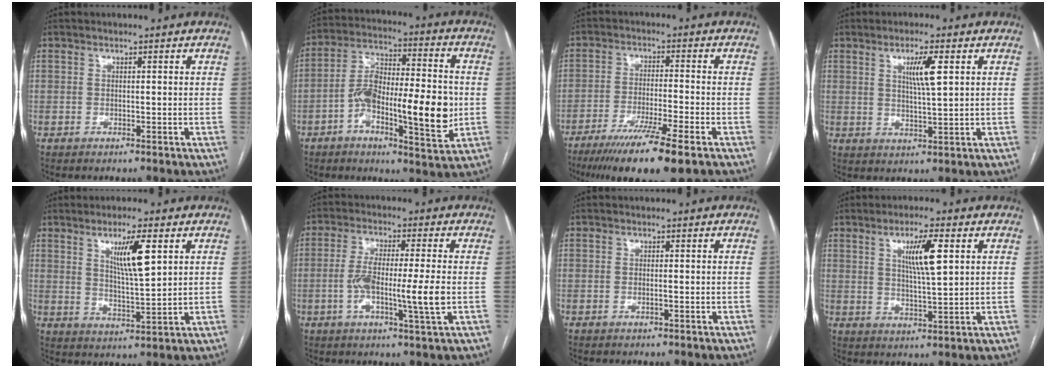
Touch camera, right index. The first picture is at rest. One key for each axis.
{"total": 16.2, "fx": -3.3, "fy": 4.3, "fz": 15.3, "tx": -0.260, "ty": 0.016, "tz": -0.055}
{"total": 12.1, "fx": -8.2, "fy": -0.5, "fz": 8.9, "tx": -0.145, "ty": -0.034, "tz": -0.133}
{"total": 5.3, "fx": 1.9, "fy": 0.3, "fz": 4.9, "tx": -0.086, "ty": -0.002, "tz": 0.032}
{"total": 7.7, "fx": 3.2, "fy": 0.6, "fz": 6.9, "tx": -0.123, "ty": -0.007, "tz": 0.057}
{"total": 9.5, "fx": -1.6, "fy": 0.1, "fz": 9.4, "tx": -0.173, "ty": -0.002, "tz": -0.034}
{"total": 0.6, "fx": -0.2, "fy": 0.0, "fz": 0.5, "tx": -0.011, "ty": 0.000, "tz": -0.002}
{"total": 7.1, "fx": 2.5, "fy": 0.6, "fz": 6.6, "tx": -0.118, "ty": -0.001, "tz": 0.043}